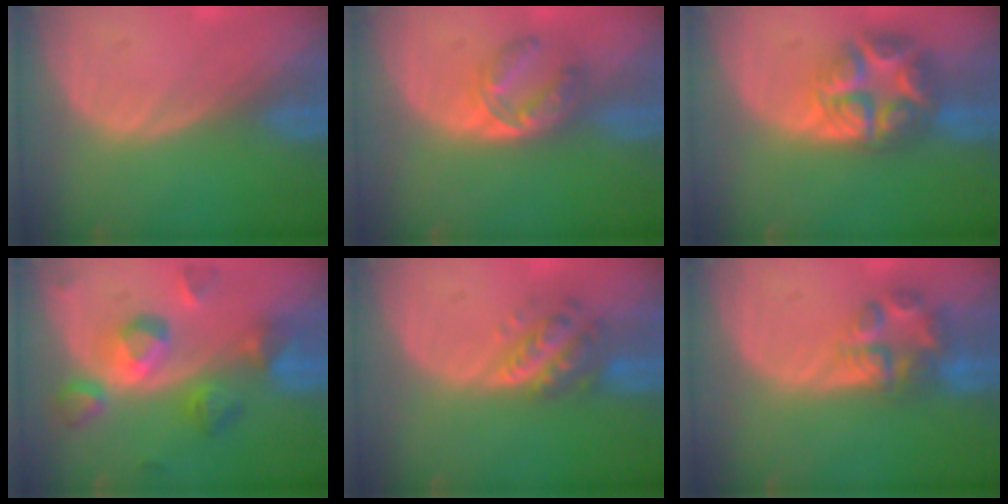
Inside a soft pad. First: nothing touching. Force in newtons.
{"total": 5.4, "press": 5.2, "slide": 1.4}
{"total": 8.3, "press": 8.3, "slide": 0.4}
{"total": 8.5, "press": 8.5, "slide": 0.4}
{"total": 5.8, "press": 5.3, "slide": 2.4}
{"total": 7.0, "press": 6.1, "slide": 3.5}